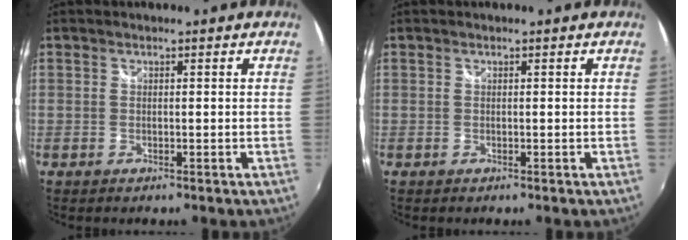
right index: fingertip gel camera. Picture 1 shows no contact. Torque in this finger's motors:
{"motor_torque": [0.00, 0.00, 0.00, 0.00]}